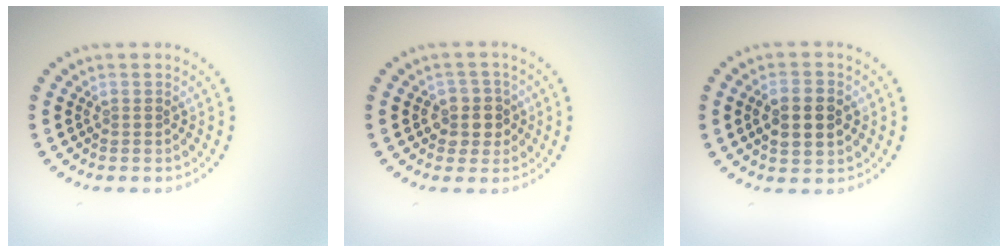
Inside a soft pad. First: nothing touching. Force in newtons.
{"total": 2.7, "press": 2.4, "slide": 1.2}
{"total": 3.5, "press": 3.5, "slide": 0.3}